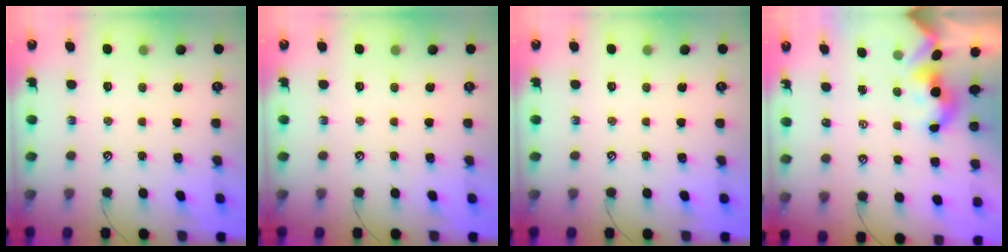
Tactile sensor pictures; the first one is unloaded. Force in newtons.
{"total": 0.0}
{"total": 0.0}
{"total": 1.7, "press": 1.7, "slide": 0.2}